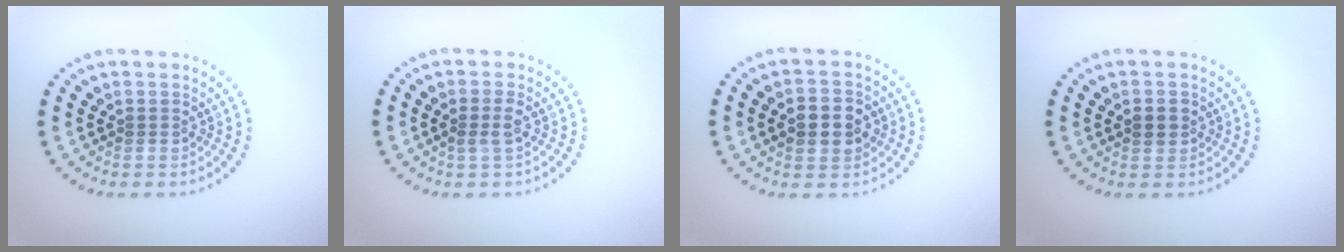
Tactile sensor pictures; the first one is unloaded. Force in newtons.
{"total": 1.4, "press": 1.2, "slide": 0.7}
{"total": 3.6, "press": 3.6, "slide": 0.0}
{"total": 1.2, "press": 1.2, "slide": 0.1}